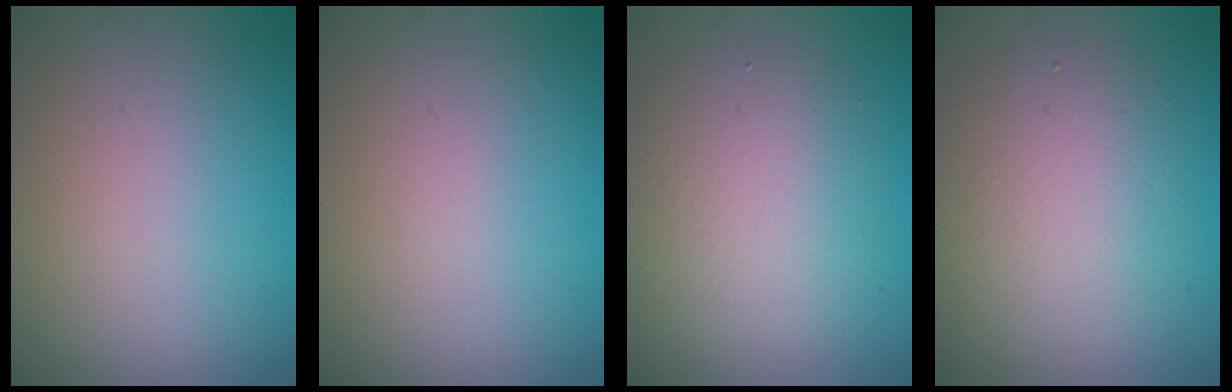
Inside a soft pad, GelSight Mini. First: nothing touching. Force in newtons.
{"total": 0.0}
{"total": 4.6, "press": 4.5, "slide": 0.6}
{"total": 4.7, "press": 4.7, "slide": 0.4}